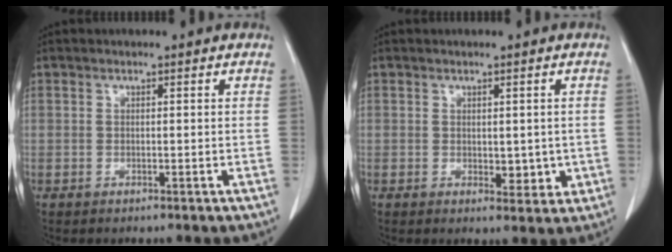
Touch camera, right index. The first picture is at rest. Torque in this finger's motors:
{"motor_torque": [0.28, 0.18, 0.15, 0.06]}